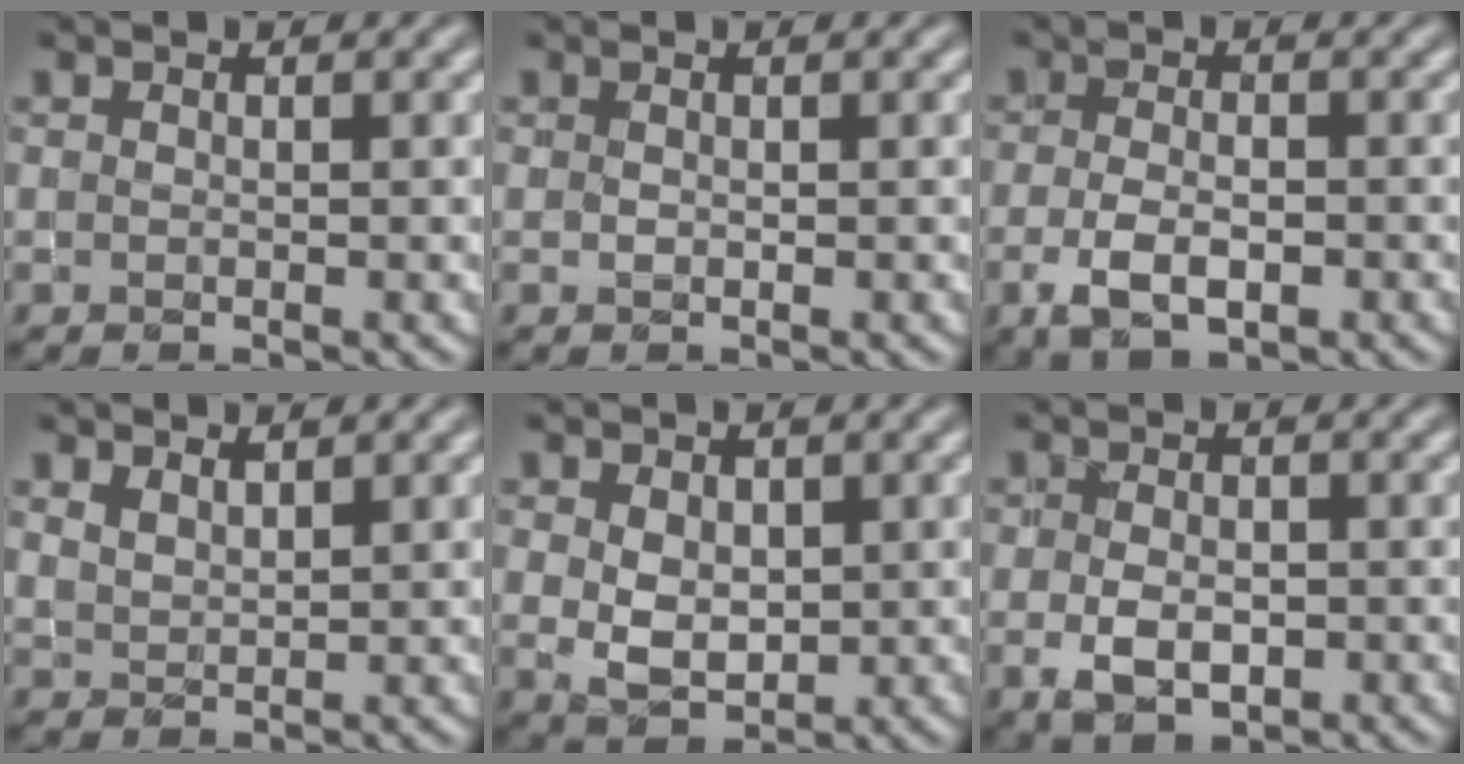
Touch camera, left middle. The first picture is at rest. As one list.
[{"total": 0.0}, {"total": 3.4, "force": [-1.3, 1.7, 2.6], "torque": [-0.056, -0.005, -0.025]}, {"total": 1.5, "force": [1.4, 0.4, 0.1], "torque": [-0.007, 0.001, 0.030]}, {"total": 3.0, "force": [0.4, 2.2, 1.9], "torque": [-0.039, -0.001, 0.012]}, {"total": 3.1, "force": [-0.8, 2.1, 2.2], "torque": [-0.048, -0.005, -0.012]}]